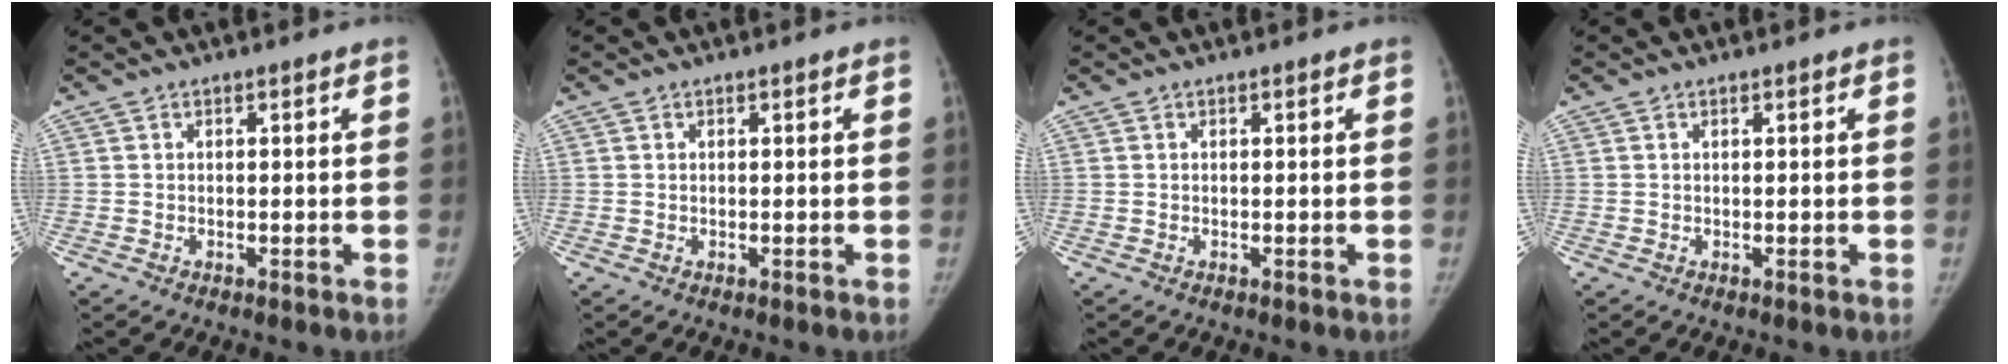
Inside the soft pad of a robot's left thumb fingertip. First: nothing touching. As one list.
[{"total": 0.0}, {"total": 0.0}, {"total": 0.0}]